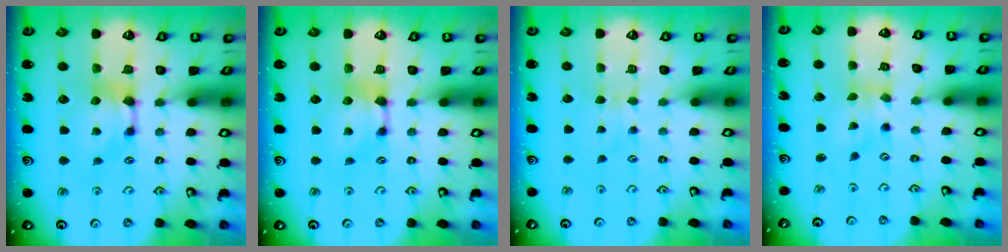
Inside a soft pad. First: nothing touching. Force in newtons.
{"total": 0.0}
{"total": 2.3, "press": 2.2, "slide": 0.3}
{"total": 2.0, "press": 1.7, "slide": 1.1}